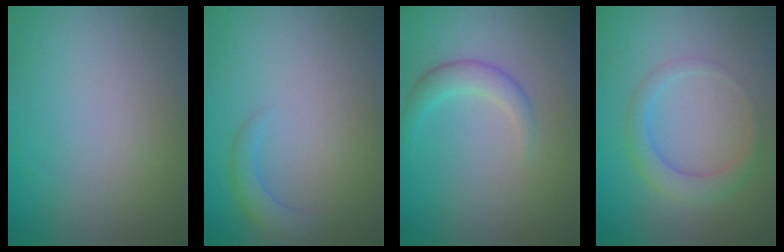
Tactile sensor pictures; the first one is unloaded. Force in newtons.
{"total": 1.8, "press": 1.8, "slide": 0.2}
{"total": 2.3, "press": 2.3, "slide": 0.1}
{"total": 2.6, "press": 2.6, "slide": 0.1}